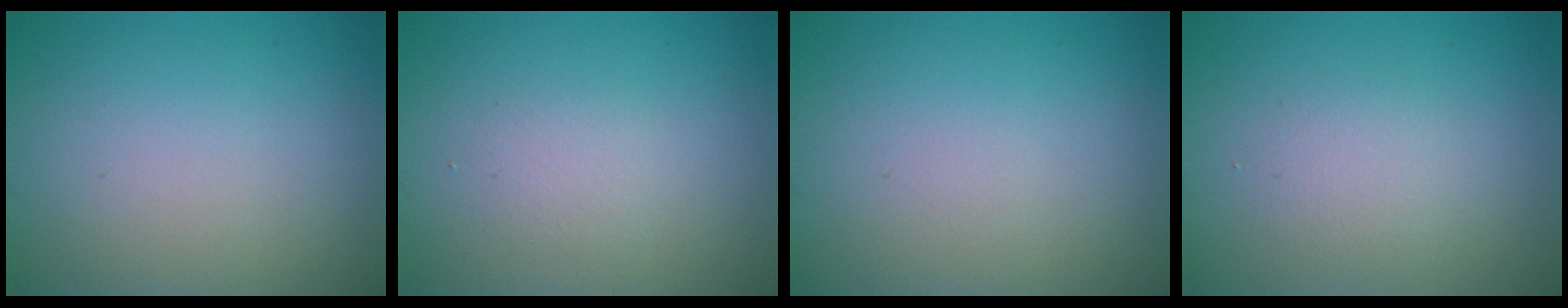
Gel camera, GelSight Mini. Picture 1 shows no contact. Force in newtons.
{"total": 1.3, "press": 1.3, "slide": 0.1}
{"total": 0.0}
{"total": 1.7, "press": 1.7, "slide": 0.2}